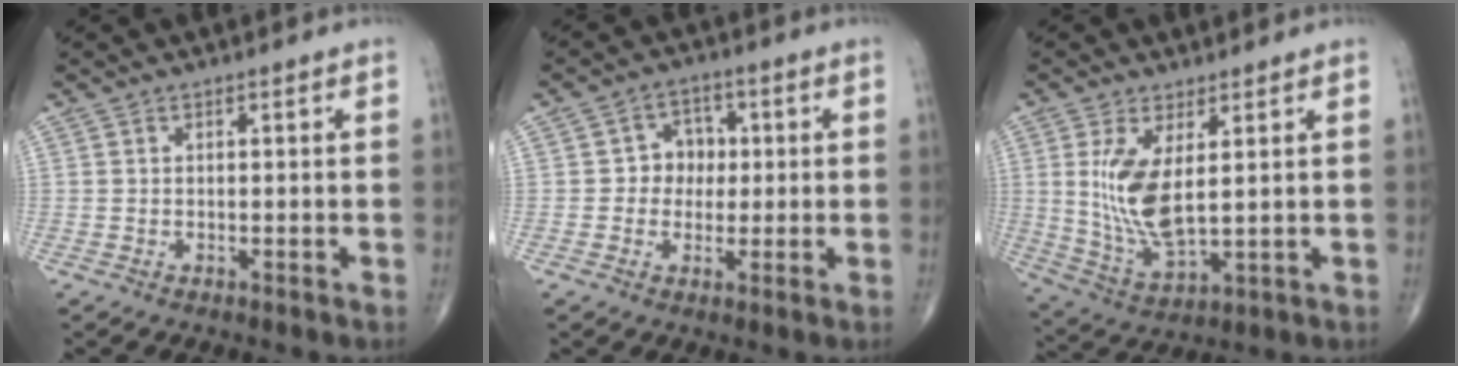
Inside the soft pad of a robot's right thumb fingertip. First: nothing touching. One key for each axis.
{"total": 5.8, "fx": 0.4, "fy": 5.1, "fz": 2.7, "tx": -0.002, "ty": 0.010, "tz": -0.003}
{"total": 11.1, "fx": 2.2, "fy": 4.5, "fz": 9.8, "tx": -0.199, "ty": -0.024, "tz": 0.057}